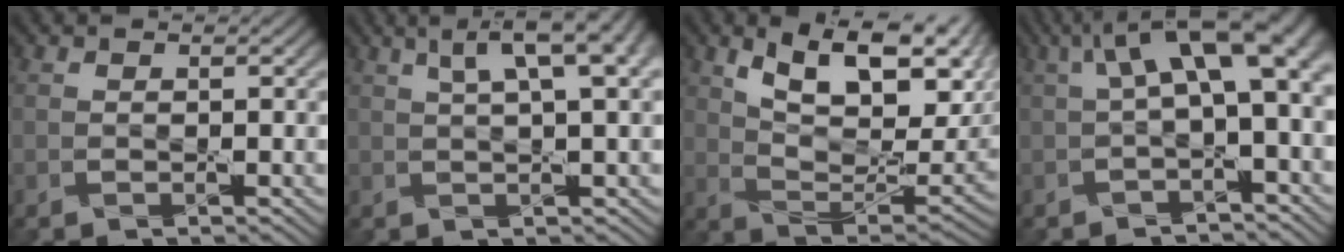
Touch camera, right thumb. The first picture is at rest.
{"total": 7.7, "force": [3.4, 1.6, 6.7], "torque": [-0.093, 0.027, 0.053]}
{"total": 14.6, "force": [7.6, 5.3, 11.3], "torque": [-0.203, 0.000, 0.139]}
{"total": 8.9, "force": [1.7, 3.3, 8.1], "torque": [-0.134, 0.015, 0.027]}